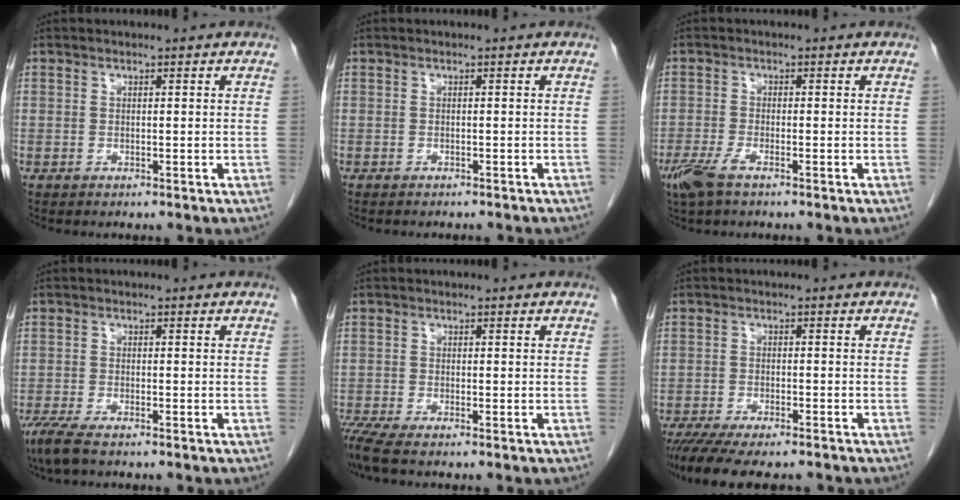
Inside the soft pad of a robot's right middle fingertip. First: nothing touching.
{"total": 4.8, "force": [-4.3, 1.1, 1.8], "torque": [-0.022, -0.006, -0.047]}
{"total": 3.9, "force": [-2.6, 0.9, 2.8], "torque": [-0.066, -0.009, -0.052]}
{"total": 4.7, "force": [-3.5, 0.9, 3.0], "torque": [-0.062, -0.015, -0.059]}
{"total": 3.2, "force": [-2.6, -0.2, 1.8], "torque": [-0.039, -0.011, -0.055]}
{"total": 12.2, "force": [-10.3, 3.1, 5.8], "torque": [-0.102, -0.016, -0.151]}